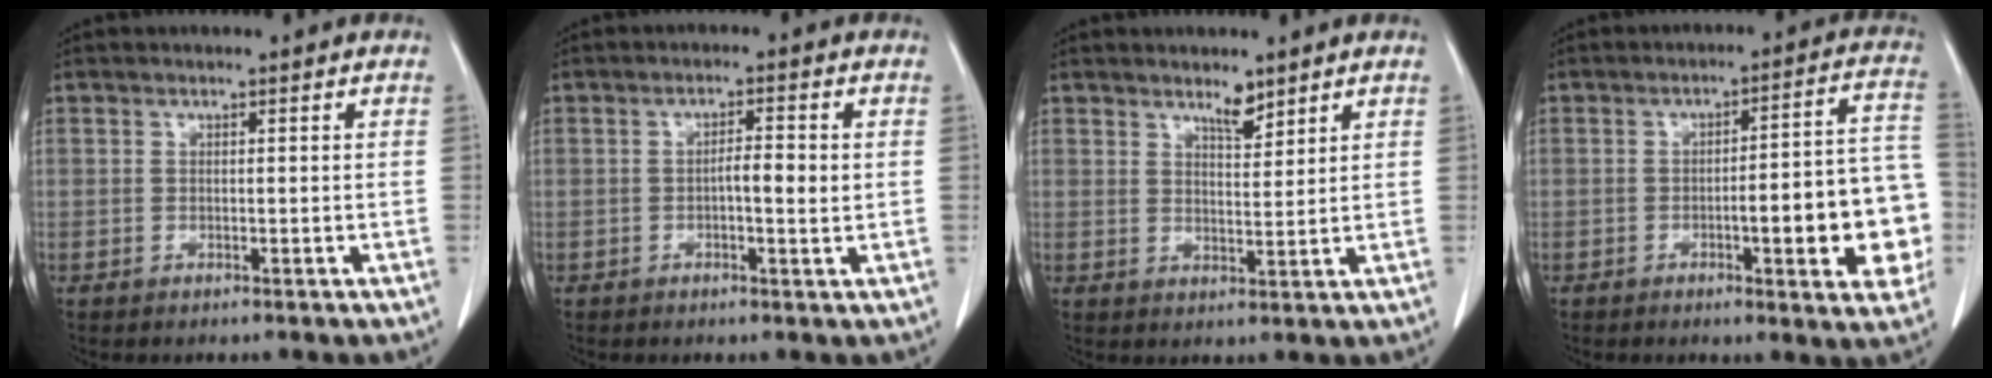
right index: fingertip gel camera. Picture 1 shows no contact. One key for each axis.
{"total": 3.5, "fx": -0.1, "fy": 0.6, "fz": 3.5, "tx": -0.056, "ty": 0.001, "tz": -0.002}
{"total": 3.3, "fx": 2.7, "fy": 0.9, "fz": 1.6, "tx": -0.030, "ty": -0.006, "tz": 0.046}
{"total": 14.0, "fx": -3.1, "fy": 2.8, "fz": 13.4, "tx": -0.138, "ty": 0.027, "tz": -0.034}